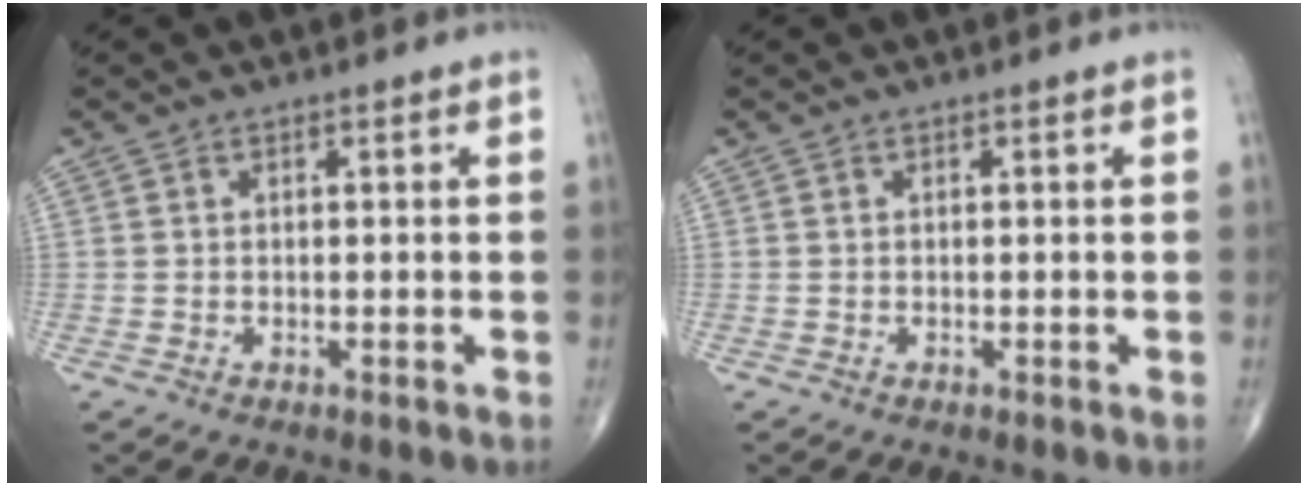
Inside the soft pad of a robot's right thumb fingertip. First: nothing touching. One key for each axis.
{"total": 0.0}